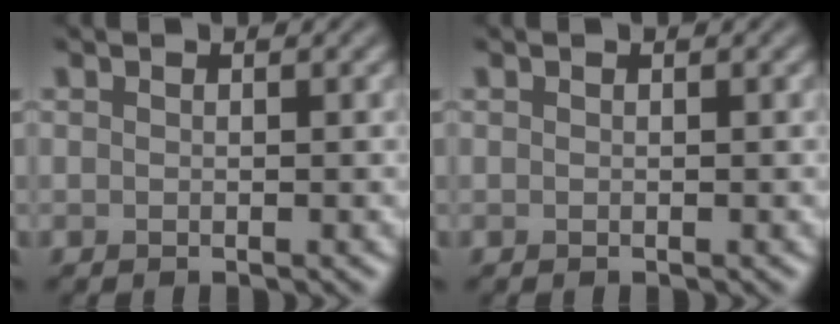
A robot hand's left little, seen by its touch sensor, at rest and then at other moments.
{"total": 0.0}